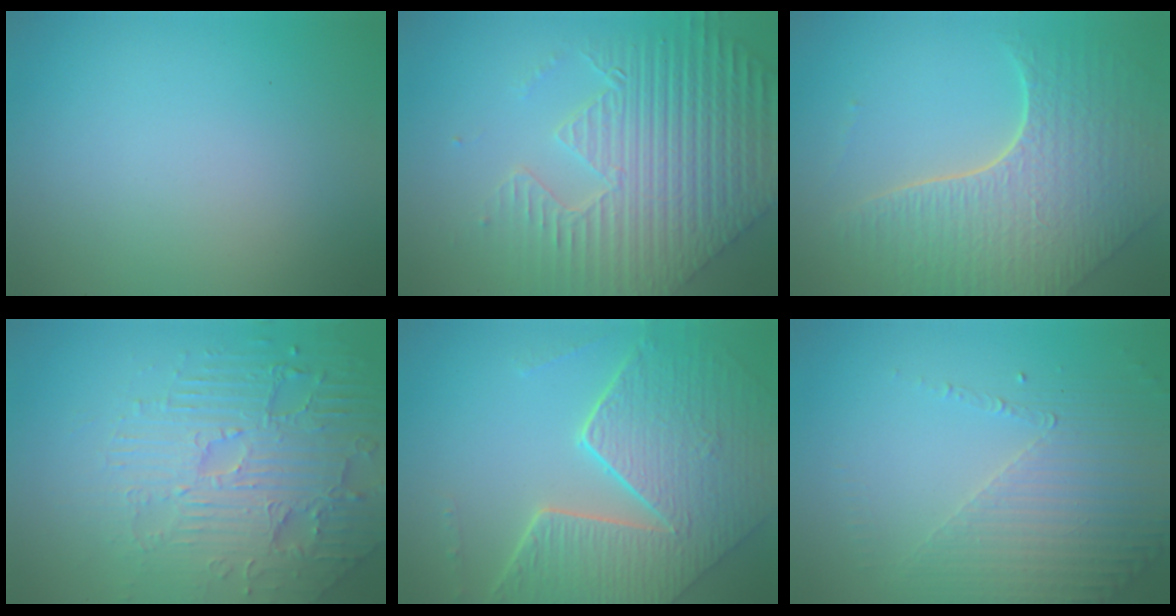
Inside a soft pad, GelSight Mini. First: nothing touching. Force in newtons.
{"total": 9.2, "press": 6.5, "slide": 6.6}
{"total": 7.6, "press": 5.5, "slide": 5.2}
{"total": 6.9, "press": 5.3, "slide": 4.4}
{"total": 9.0, "press": 6.4, "slide": 6.4}
{"total": 4.2, "press": 3.1, "slide": 2.9}